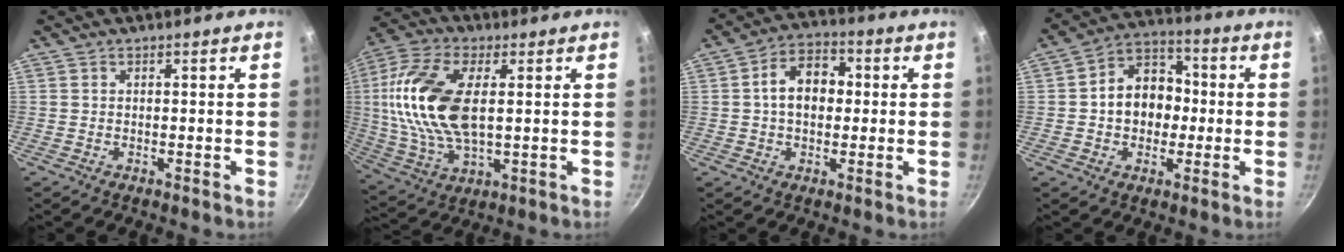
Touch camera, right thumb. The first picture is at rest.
{"total": 19.2, "force": [2.8, 9.8, 16.2], "torque": [-0.324, 0.002, 0.046]}
{"total": 9.7, "force": [0.7, 6.7, 6.9], "torque": [-0.081, 0.023, -0.001]}
{"total": 12.0, "force": [-0.3, 9.5, 7.3], "torque": [-0.068, 0.028, -0.019]}